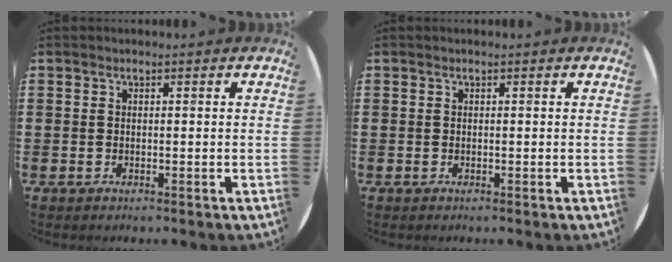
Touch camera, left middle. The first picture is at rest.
{"total": 0.0}